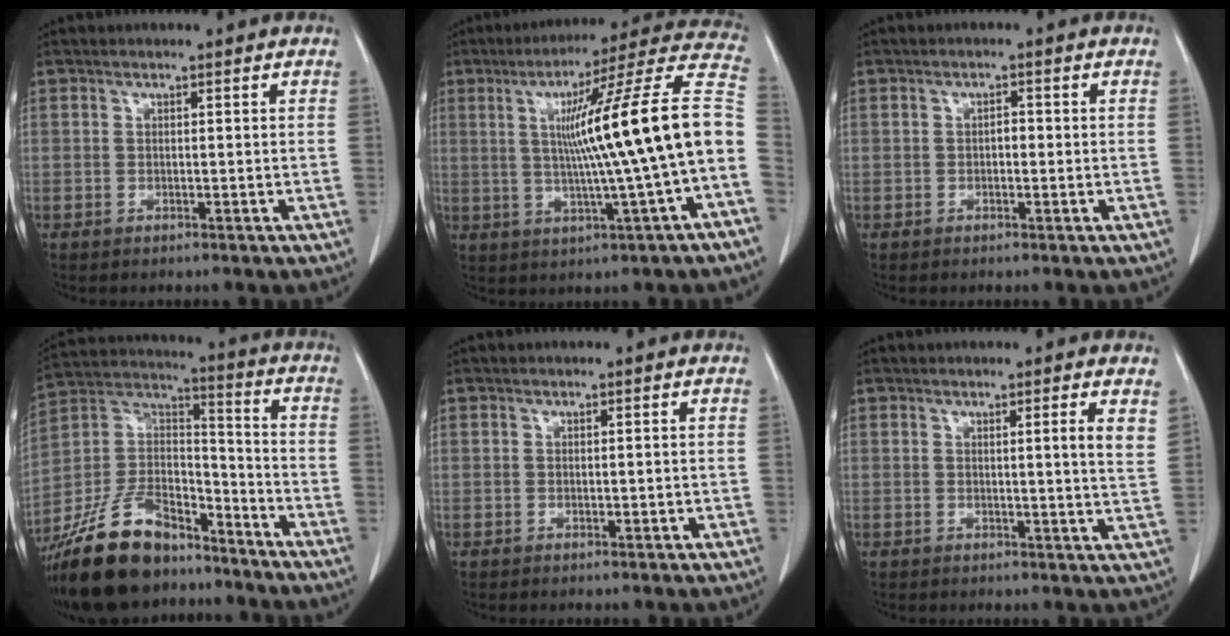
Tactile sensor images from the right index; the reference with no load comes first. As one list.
[{"total": 19.8, "force": [0.2, -1.0, 19.8], "torque": [-0.282, 0.029, -0.006]}, {"total": 1.6, "force": [0.0, 0.7, 1.4], "torque": [-0.015, 0.003, -0.001]}, {"total": 17.4, "force": [-13.9, 6.9, 7.9], "torque": [-0.153, 0.031, -0.254]}, {"total": 0.6, "force": [0.1, 0.2, 0.5], "torque": [-0.005, -0.002, 0.003]}, {"total": 3.9, "force": [2.2, -0.5, 3.2], "torque": [-0.042, -0.016, 0.020]}]